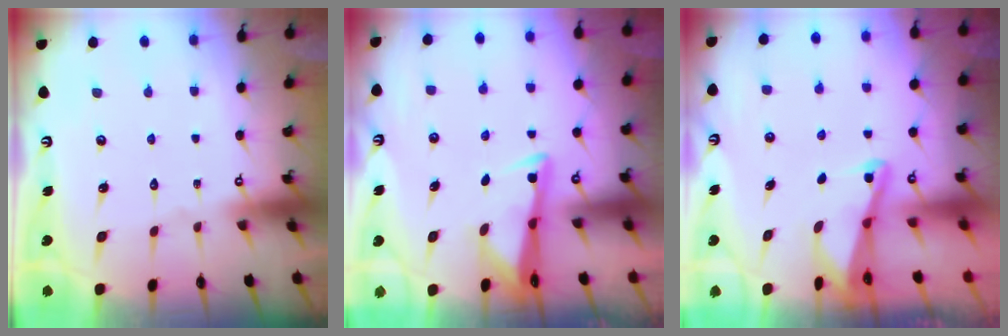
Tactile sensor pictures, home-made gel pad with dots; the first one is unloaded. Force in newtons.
{"total": 3.2, "press": 3.1, "slide": 0.8}
{"total": 2.1, "press": 2.1, "slide": 0.4}